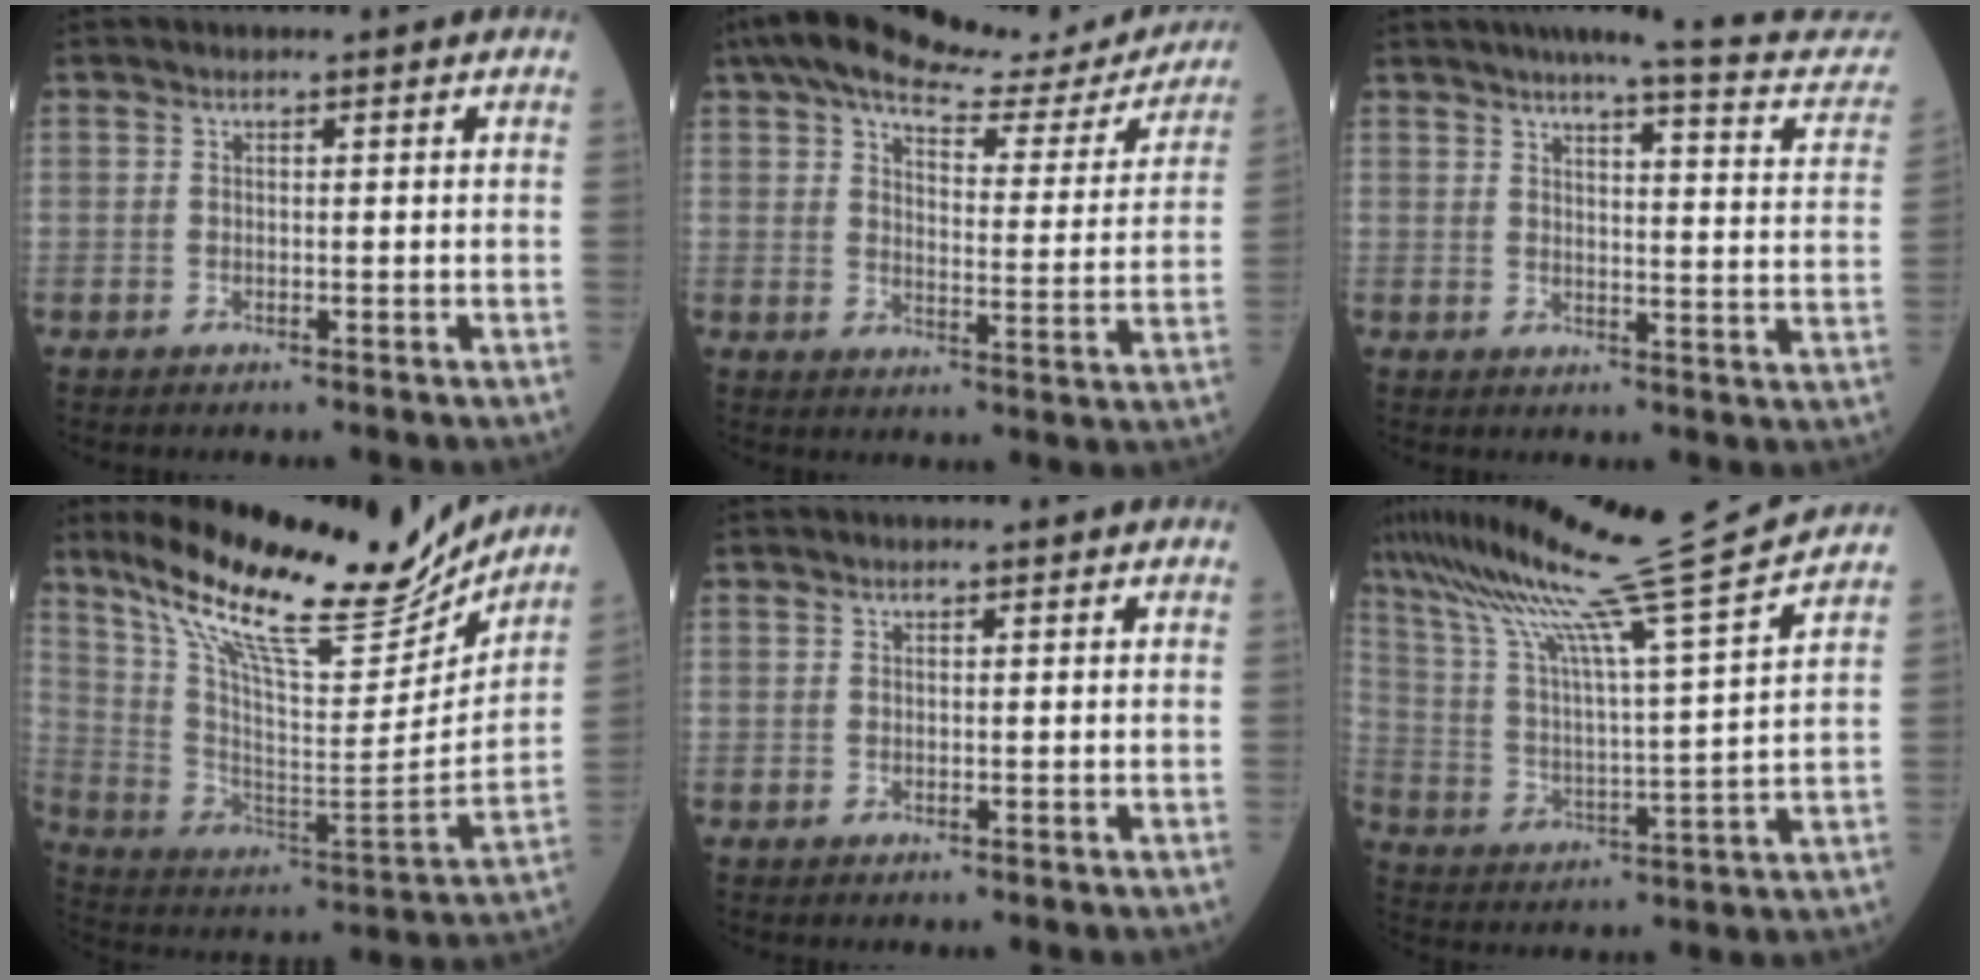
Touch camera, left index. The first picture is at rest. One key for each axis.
{"total": 22.2, "fx": 19.6, "fy": 5.1, "fz": 9.2, "tx": -0.133, "ty": -0.009, "tz": 0.246}
{"total": 16.9, "fx": 15.0, "fy": 1.6, "fz": 7.8, "tx": -0.085, "ty": -0.032, "tz": 0.158}
{"total": 22.8, "fx": 18.7, "fy": 3.7, "fz": 12.5, "tx": -0.225, "ty": -0.022, "tz": 0.304}
{"total": 0.0}
{"total": 21.5, "fx": 18.0, "fy": -3.1, "fz": 11.3, "tx": -0.206, "ty": -0.028, "tz": 0.288}